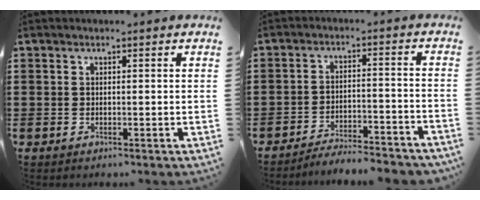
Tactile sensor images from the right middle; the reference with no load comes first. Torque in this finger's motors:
{"motor_torque": [1.26, -0.88, 0.18, 0.05]}